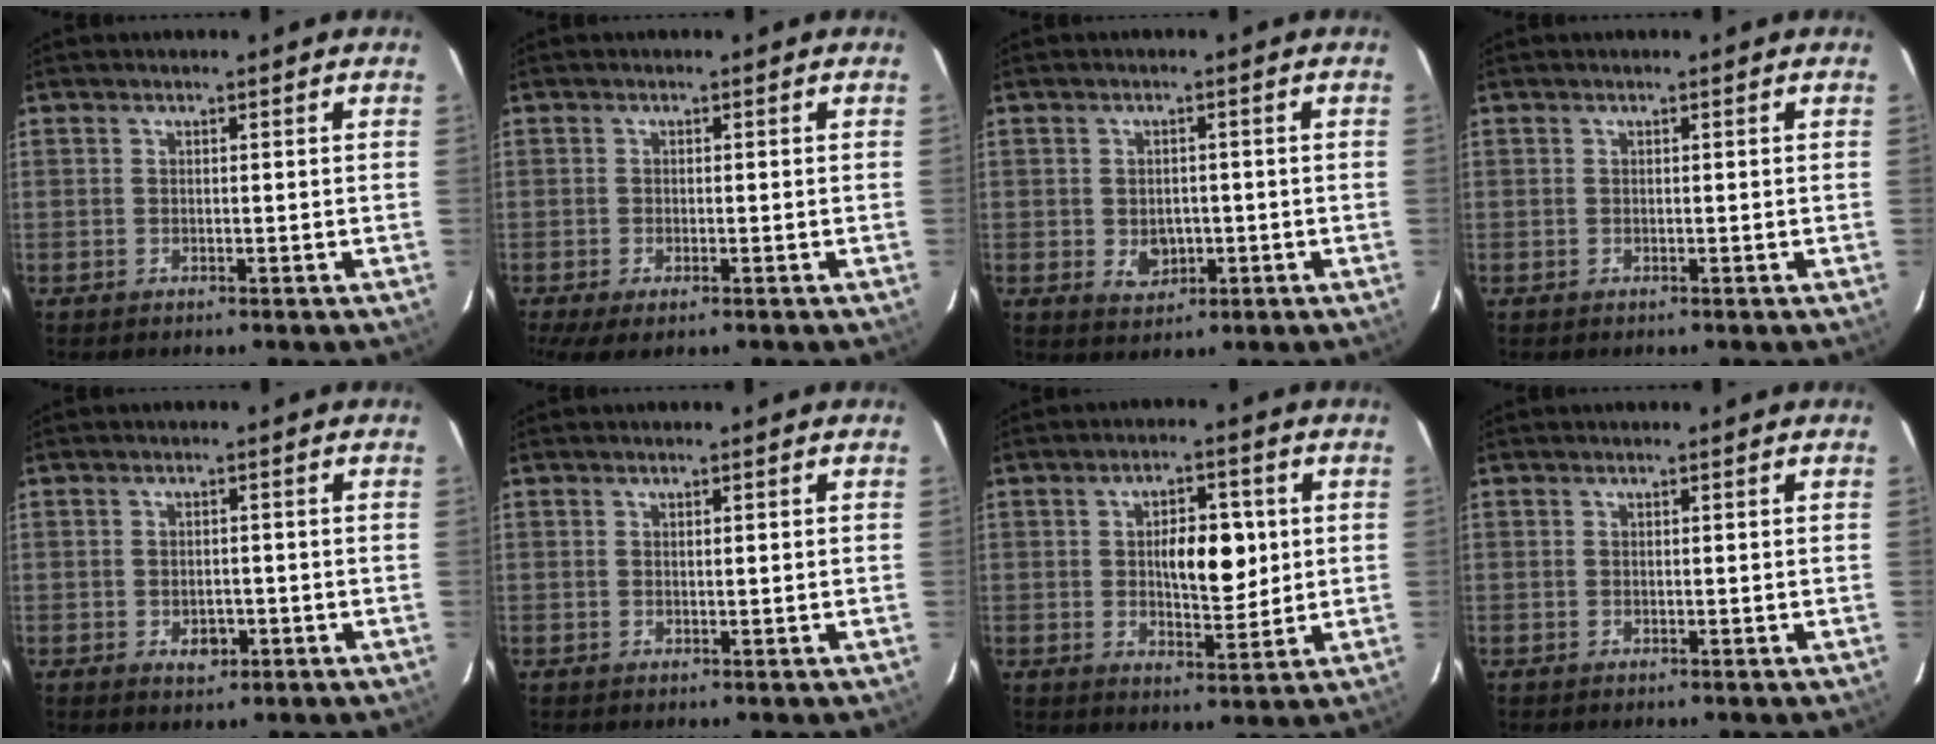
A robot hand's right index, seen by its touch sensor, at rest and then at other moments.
{"total": 5.5, "force": [-3.6, 1.8, 3.8], "torque": [-0.064, -0.016, -0.057]}
{"total": 3.7, "force": [-0.7, 2.8, 2.3], "torque": [-0.033, 0.001, -0.001]}
{"total": 0.0}
{"total": 2.8, "force": [-1.1, 1.9, 1.9], "torque": [-0.026, 0.003, -0.008]}
{"total": 0.6, "force": [0.1, 0.0, 0.6], "torque": [-0.010, 0.000, 0.003]}
{"total": 8.1, "force": [1.0, 3.4, 7.3], "torque": [-0.115, 0.007, 0.022]}
{"total": 0.0}